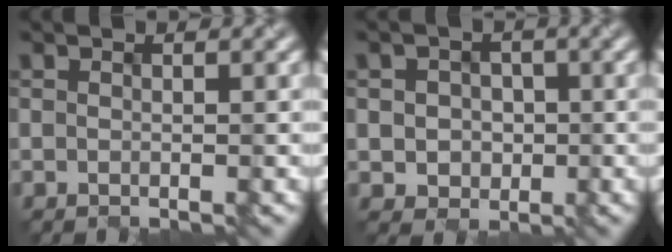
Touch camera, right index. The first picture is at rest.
{"total": 3.1, "force": [-0.4, 2.7, 1.3], "torque": [-0.021, 0.002, -0.014]}